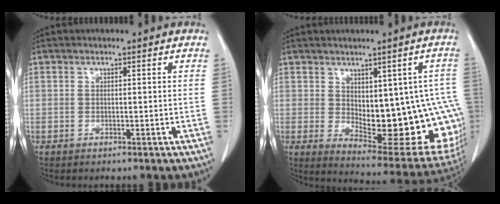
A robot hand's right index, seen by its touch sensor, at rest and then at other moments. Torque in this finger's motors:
{"motor_torque": [0.38, 0.23, 0.30, 0.03]}